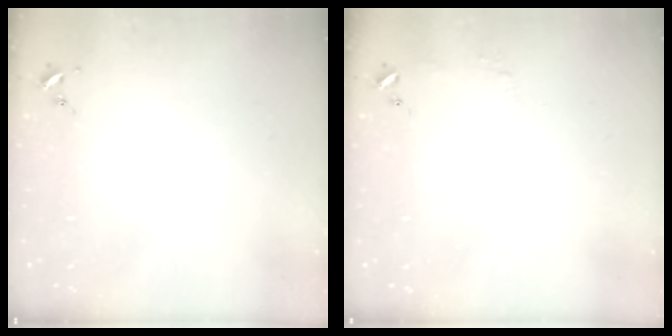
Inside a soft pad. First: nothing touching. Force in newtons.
{"total": 4.8, "press": 4.8, "slide": 0.4}